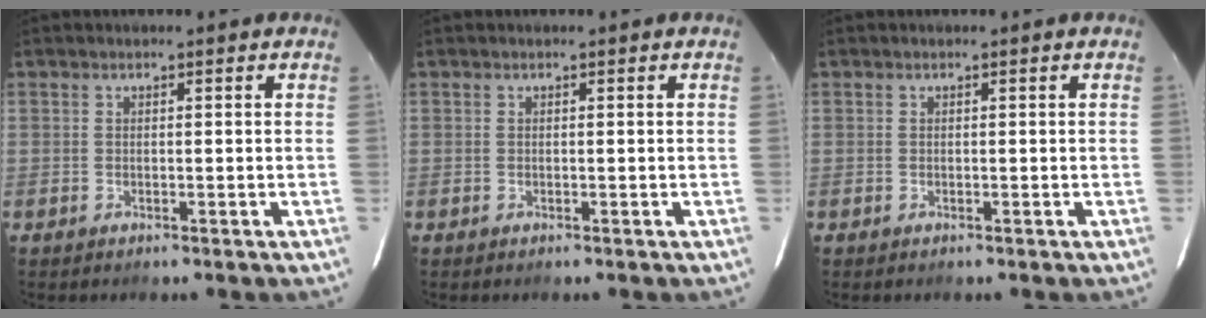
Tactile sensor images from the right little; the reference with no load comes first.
{"total": 0.0}
{"total": 0.0}